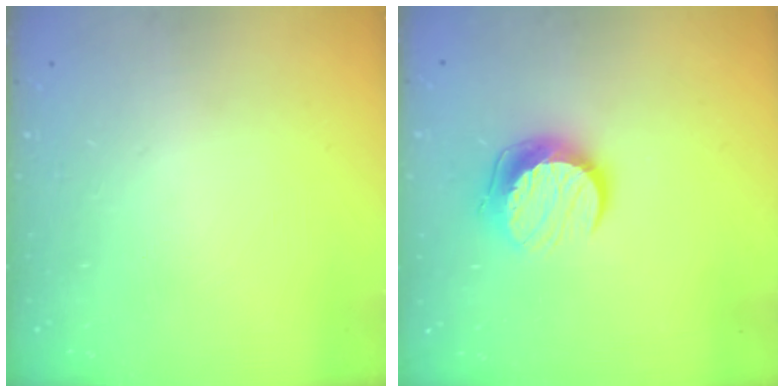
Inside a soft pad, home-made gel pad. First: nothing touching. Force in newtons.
{"total": 10.9, "press": 10.9, "slide": 0.2}